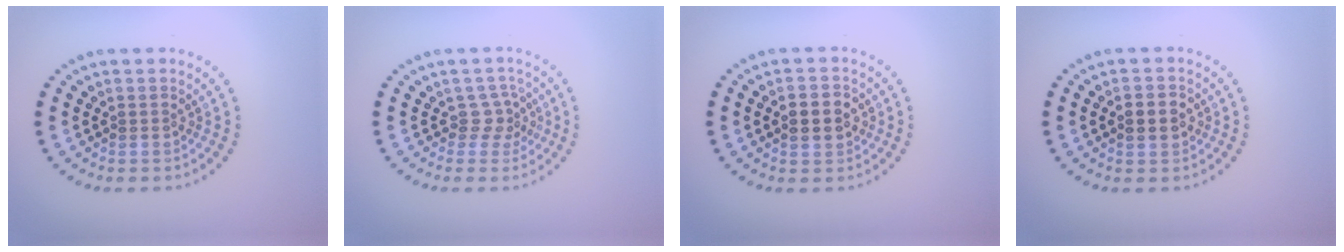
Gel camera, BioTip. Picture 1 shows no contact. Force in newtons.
{"total": 1.8, "press": 1.3, "slide": 1.2}
{"total": 2.9, "press": 2.9, "slide": 0.0}
{"total": 2.8, "press": 2.8, "slide": 0.2}